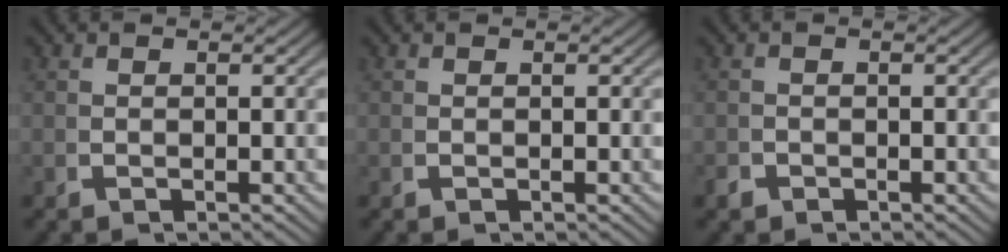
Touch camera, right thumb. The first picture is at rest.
{"total": 0.0}
{"total": 0.8, "force": [-0.8, 0.2, -0.1], "torque": [0.005, -0.005, -0.014]}